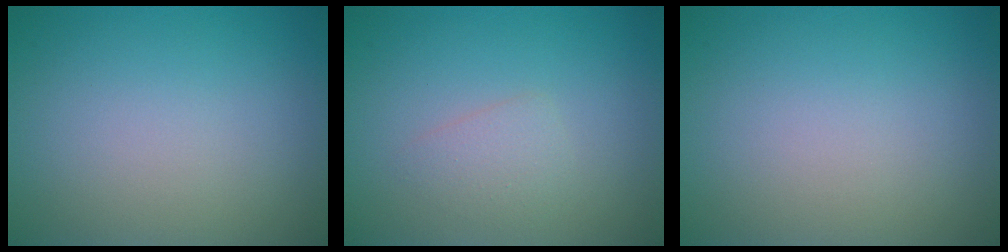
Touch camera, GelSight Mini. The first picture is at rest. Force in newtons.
{"total": 1.5, "press": 1.5, "slide": 0.1}
{"total": 0.0}